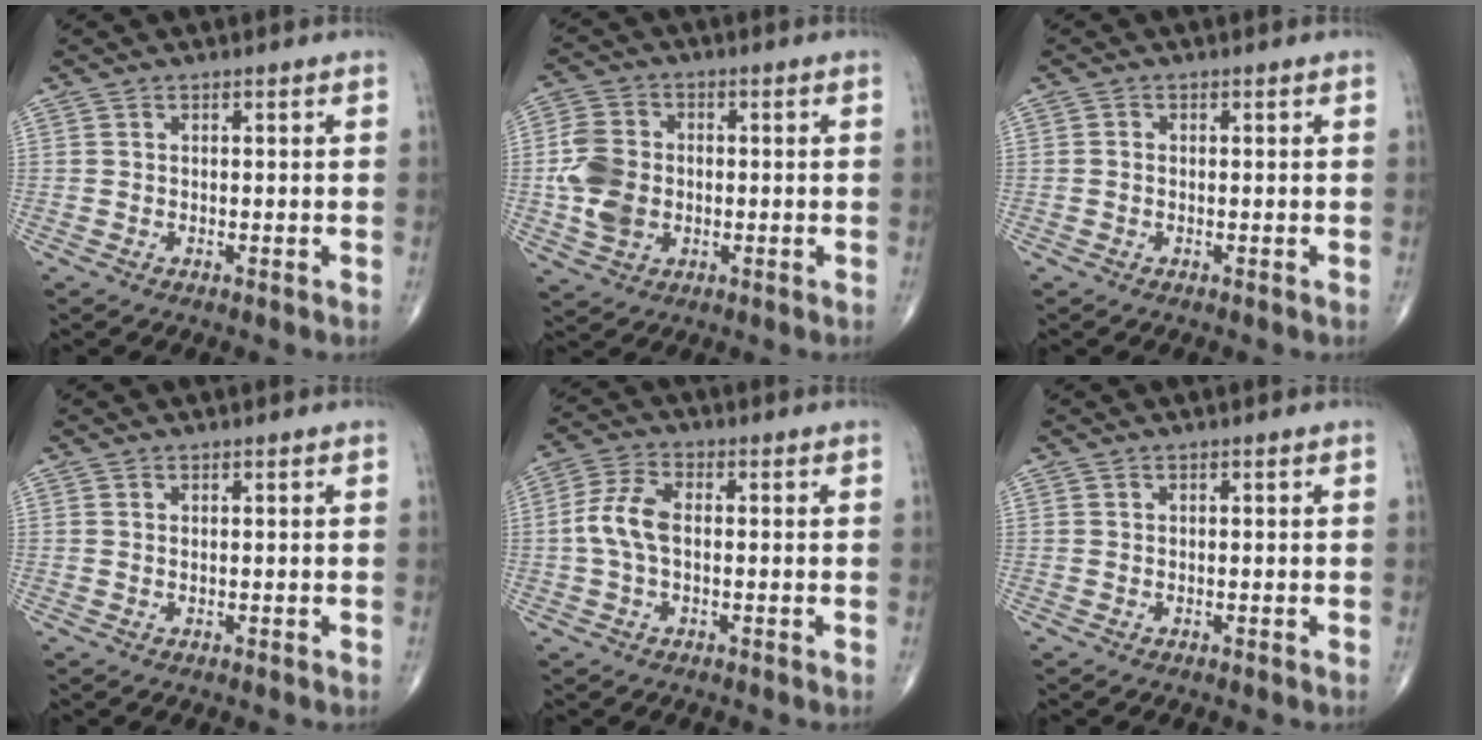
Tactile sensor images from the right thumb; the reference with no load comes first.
{"total": 9.3, "force": [-1.0, 7.1, 5.9], "torque": [-0.109, 0.007, -0.022]}
{"total": 0.5, "force": [-0.1, 0.4, 0.3], "torque": [-0.004, 0.001, -0.006]}
{"total": 0.0}
{"total": 6.8, "force": [-0.2, 3.7, 5.7], "torque": [-0.131, 0.019, -0.009]}
{"total": 0.0}